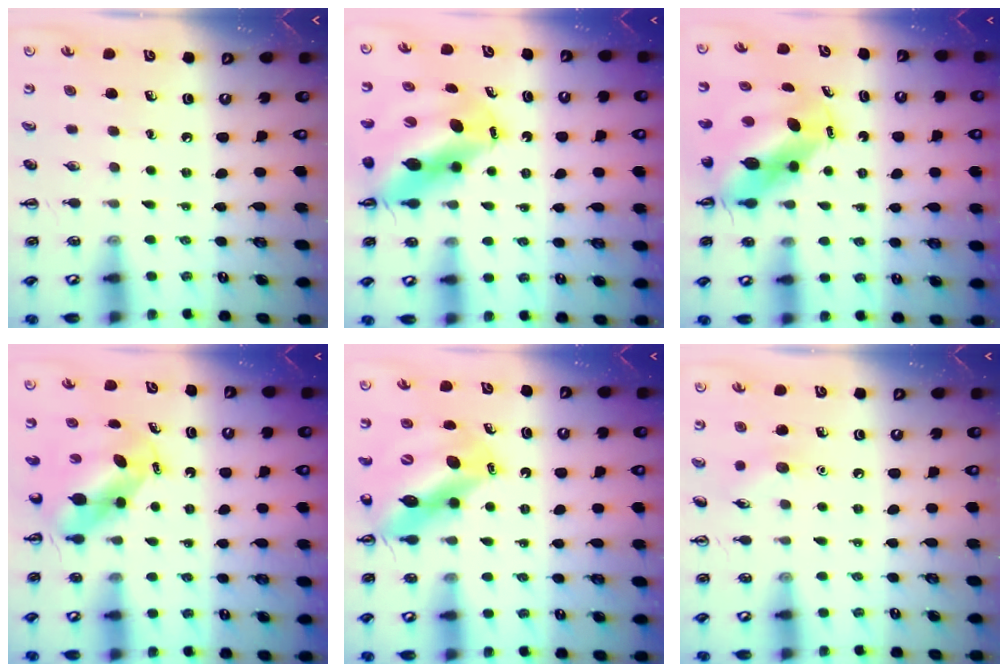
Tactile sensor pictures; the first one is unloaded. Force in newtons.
{"total": 13.7, "press": 13.1, "slide": 3.9}
{"total": 8.3, "press": 8.1, "slide": 2.1}
{"total": 5.1, "press": 5.0, "slide": 0.9}
{"total": 12.9, "press": 12.3, "slide": 3.8}
{"total": 5.9, "press": 5.7, "slide": 1.6}